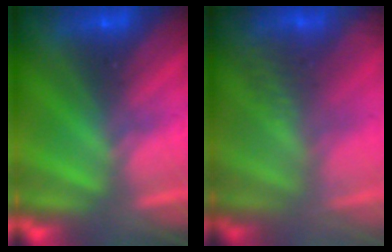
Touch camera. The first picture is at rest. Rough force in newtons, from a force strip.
{"total": 3.6}